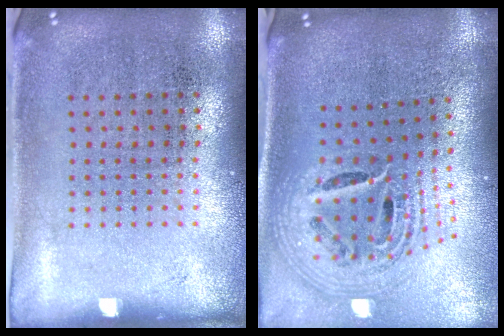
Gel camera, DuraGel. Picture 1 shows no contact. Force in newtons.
{"total": 2.3, "press": 1.6, "slide": 1.7}